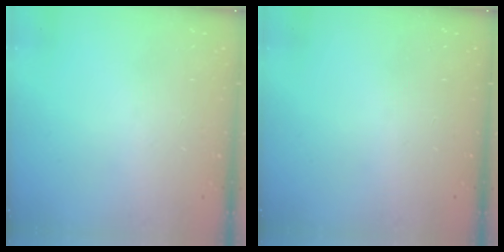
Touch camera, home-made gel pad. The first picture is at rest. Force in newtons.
{"total": 0.0}